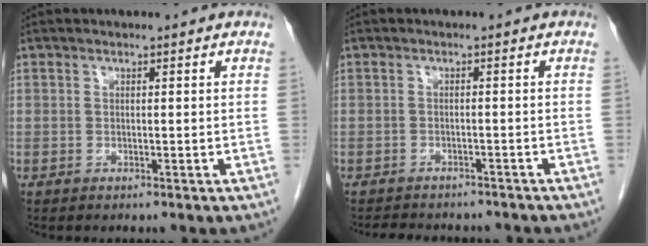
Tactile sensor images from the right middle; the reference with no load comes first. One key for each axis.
{"total": 8.5, "fx": -7.6, "fy": 2.7, "fz": 2.5, "tx": -0.040, "ty": 0.003, "tz": -0.093}